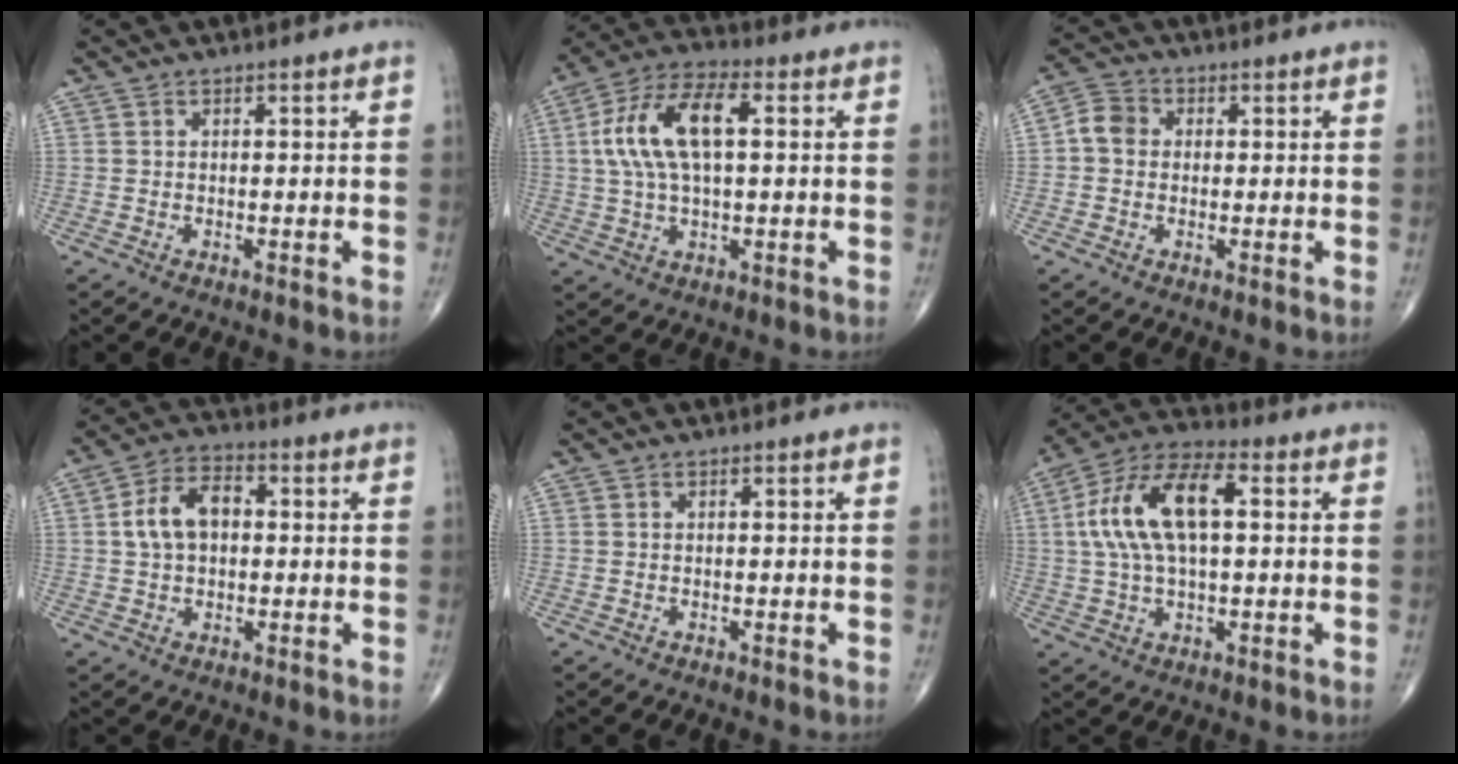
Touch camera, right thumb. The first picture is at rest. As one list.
[{"total": 13.8, "force": [2.3, 6.3, 12.1], "torque": [-0.243, 0.025, 0.042]}, {"total": 4.5, "force": [0.0, 3.9, 2.2], "torque": [-0.031, 0.013, -0.008]}, {"total": 8.7, "force": [0.9, 5.7, 6.6], "torque": [-0.116, 0.024, 0.010]}, {"total": 0.0}, {"total": 15.6, "force": [2.5, 7.3, 13.6], "torque": [-0.269, 0.031, 0.041]}]